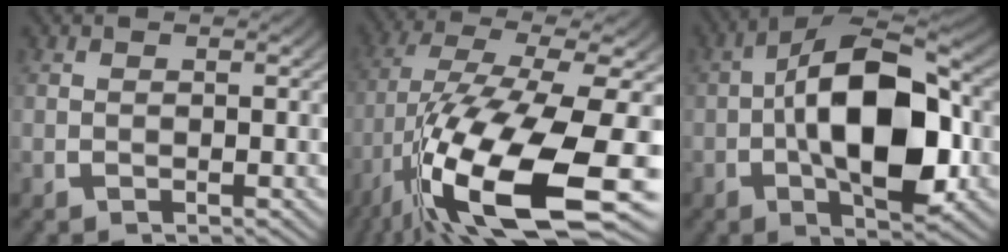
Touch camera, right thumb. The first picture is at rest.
{"total": 17.7, "force": [-6.2, 8.2, 14.3], "torque": [-0.309, -0.070, -0.050]}
{"total": 14.9, "force": [-1.5, 8.0, 12.5], "torque": [-0.220, -0.028, -0.019]}